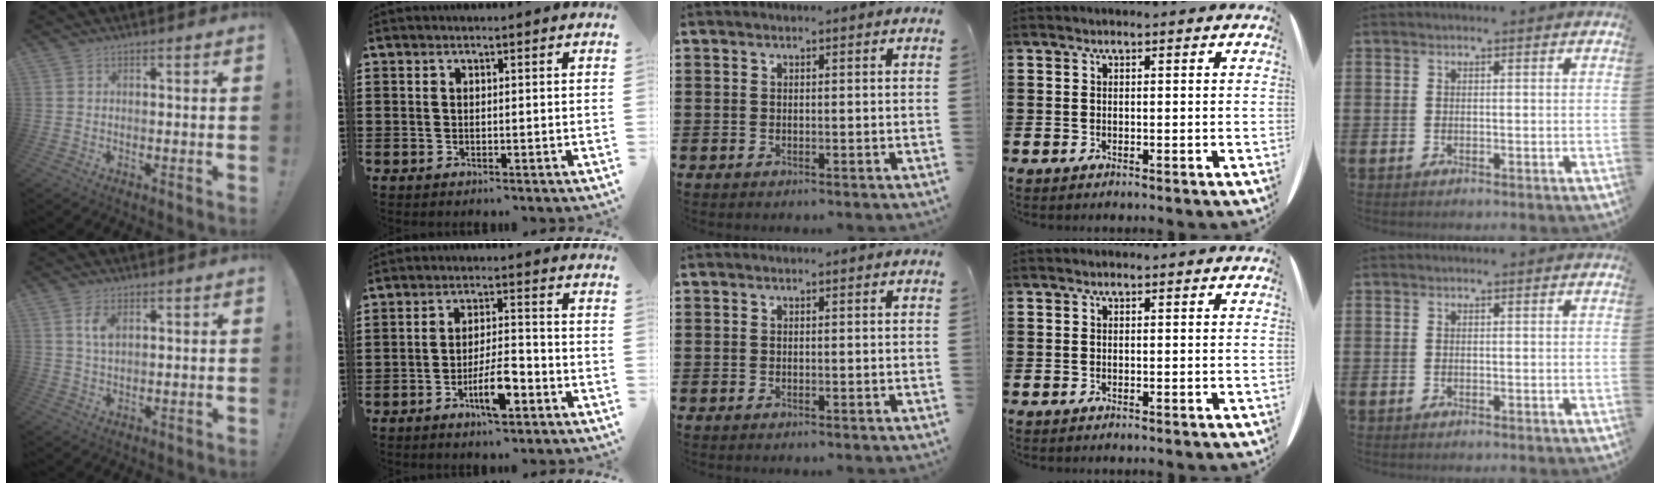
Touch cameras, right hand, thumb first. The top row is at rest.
{"thumb": {"total": 4.4, "force": [1.8, 2.1, 3.4], "torque": [-0.064, -0.002, 0.030]}, "index": {"total": 7.2, "force": [-3.3, 2.0, 6.0], "torque": [-0.116, 0.000, -0.061]}}